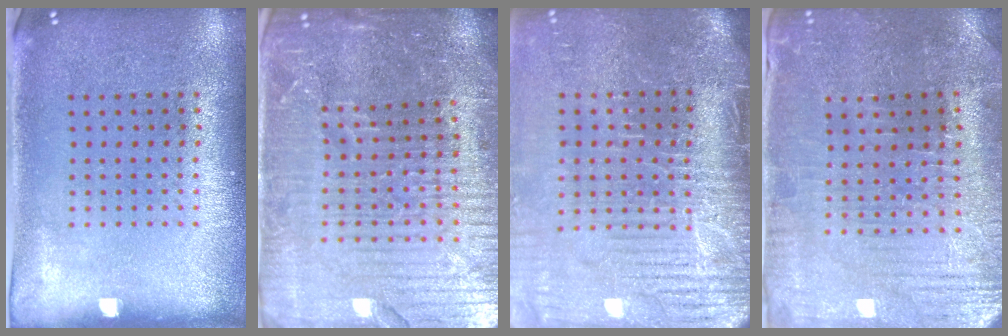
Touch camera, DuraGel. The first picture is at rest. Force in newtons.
{"total": 6.1, "press": 5.4, "slide": 2.8}
{"total": 4.7, "press": 4.1, "slide": 2.3}
{"total": 1.3, "press": 1.2, "slide": 0.4}